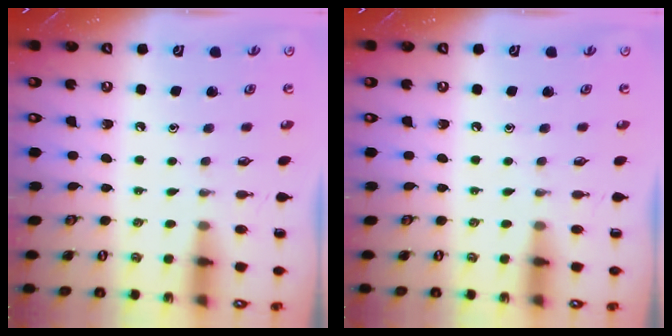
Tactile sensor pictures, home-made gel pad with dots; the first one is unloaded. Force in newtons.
{"total": 0.0}